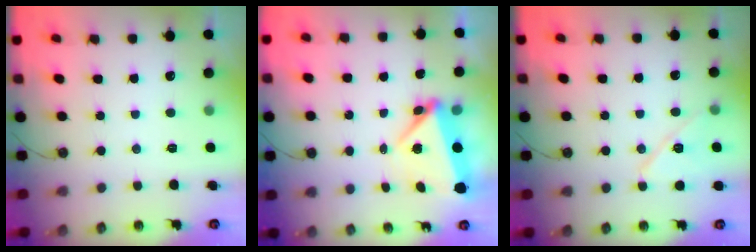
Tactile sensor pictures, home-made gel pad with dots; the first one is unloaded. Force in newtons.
{"total": 5.8, "press": 5.8, "slide": 0.3}
{"total": 10.4, "press": 10.4, "slide": 0.8}